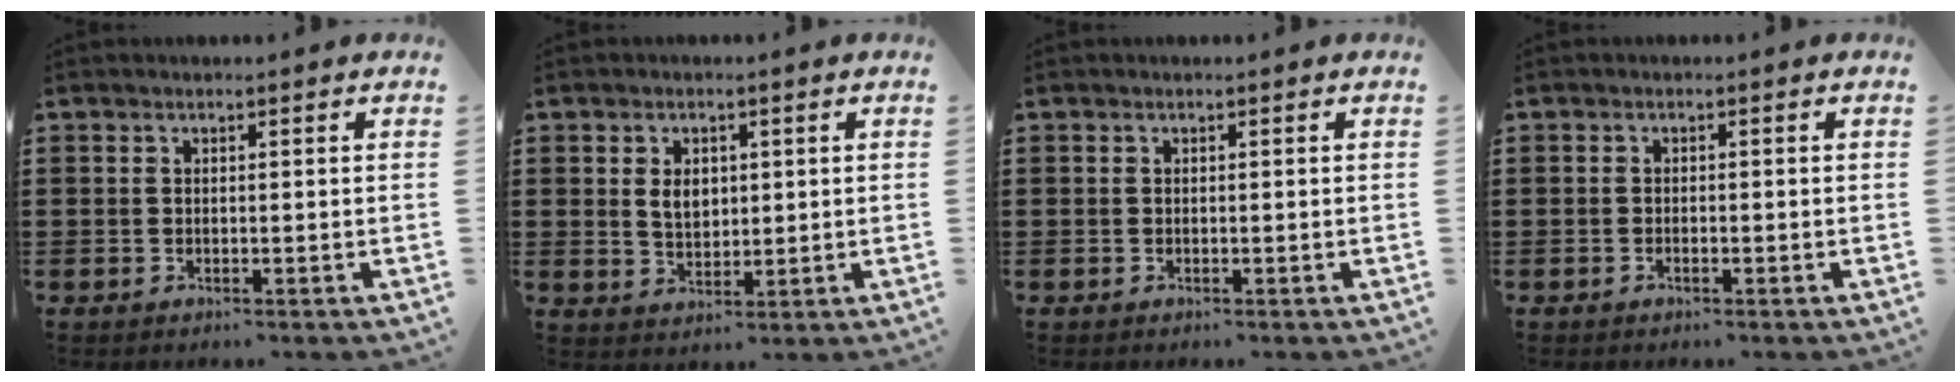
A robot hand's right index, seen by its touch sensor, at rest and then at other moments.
{"total": 3.6, "force": [0.7, 2.5, 2.5], "torque": [-0.047, 0.007, 0.010]}
{"total": 0.0}
{"total": 0.7, "force": [-0.5, 0.1, 0.5], "torque": [-0.012, -0.005, -0.008]}